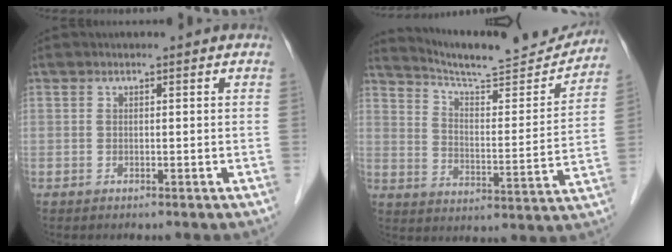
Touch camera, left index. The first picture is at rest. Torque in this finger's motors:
{"motor_torque": [-0.87, -0.90, 0.11, 0.04]}